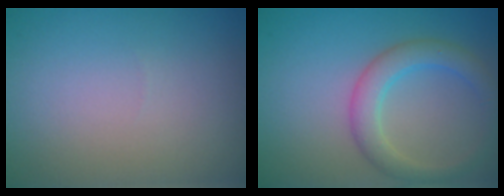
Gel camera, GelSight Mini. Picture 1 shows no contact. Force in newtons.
{"total": 3.4, "press": 3.4, "slide": 0.1}